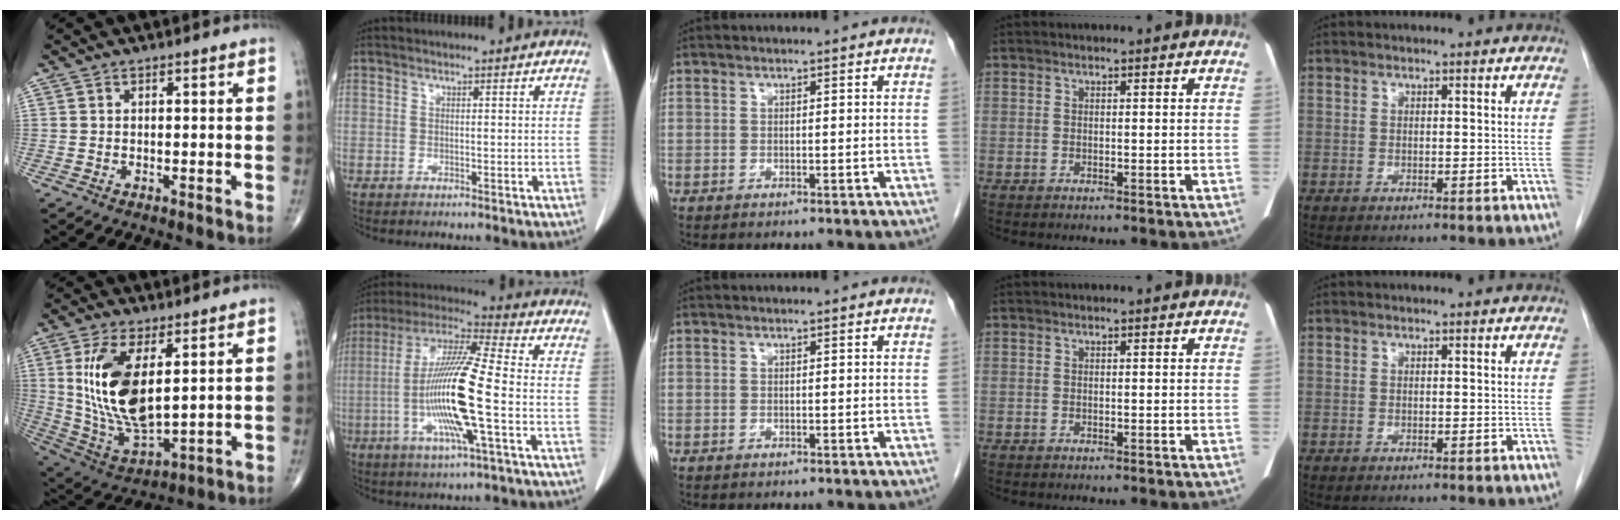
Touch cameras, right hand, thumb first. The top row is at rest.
{"thumb": {"total": 17.0, "force": [3.9, 7.8, 14.6], "torque": [-0.284, -0.023, 0.092]}, "index": {"total": 15.9, "force": [-3.2, 0.4, 15.6], "torque": [-0.315, -0.007, -0.069]}}